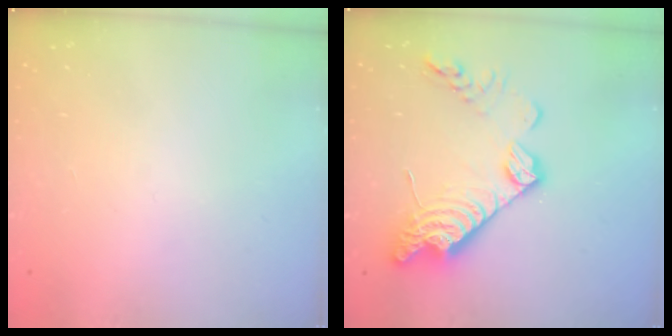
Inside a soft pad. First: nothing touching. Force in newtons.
{"total": 17.6, "press": 17.6, "slide": 1.5}